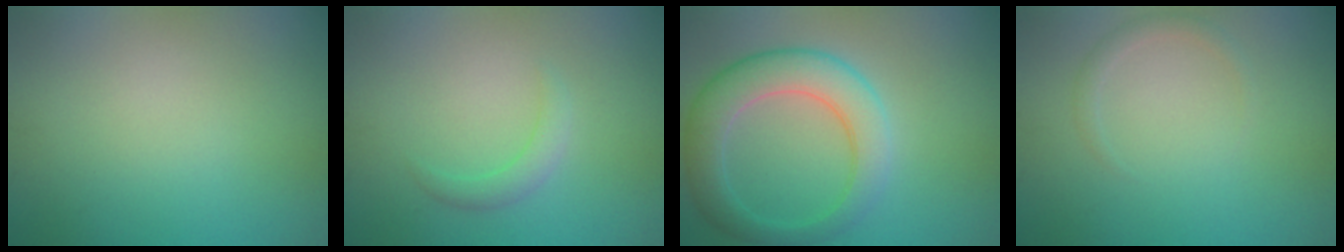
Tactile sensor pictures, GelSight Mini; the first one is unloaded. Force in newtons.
{"total": 1.5, "press": 1.5, "slide": 0.1}
{"total": 5.6, "press": 5.5, "slide": 0.3}
{"total": 1.1, "press": 1.1, "slide": 0.1}